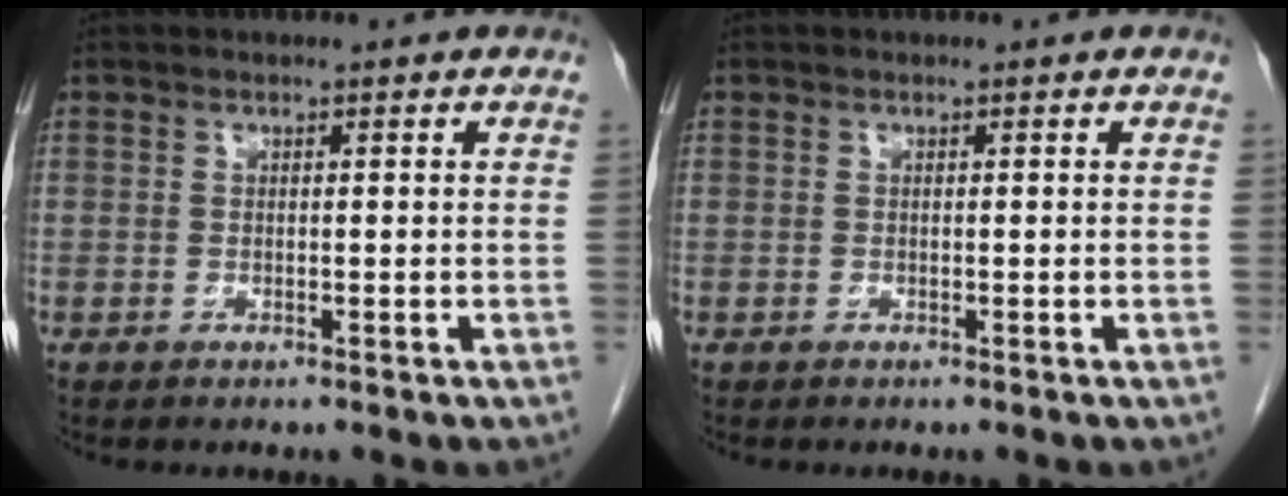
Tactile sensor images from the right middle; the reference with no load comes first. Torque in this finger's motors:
{"motor_torque": [0.65, -0.50, 0.08, 0.01]}